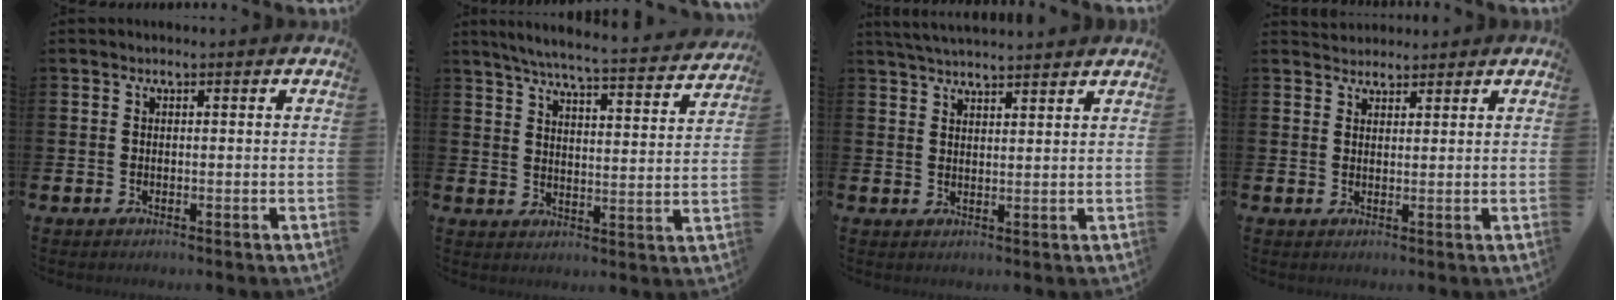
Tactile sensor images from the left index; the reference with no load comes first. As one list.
[{"total": 5.9, "force": [5.5, 0.1, 2.3], "torque": [-0.053, -0.046, 0.089]}, {"total": 3.9, "force": [3.8, 0.0, 0.5], "torque": [-0.011, -0.017, 0.069]}, {"total": 2.5, "force": [2.4, 0.8, -0.2], "torque": [0.013, -0.010, 0.041]}]